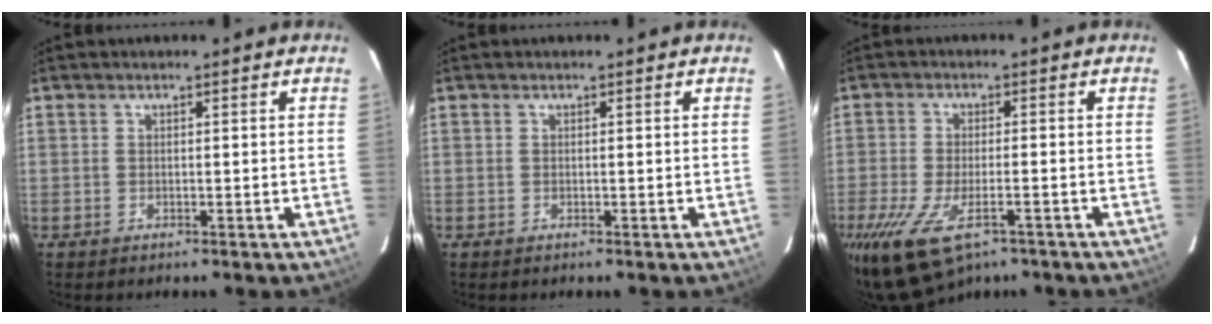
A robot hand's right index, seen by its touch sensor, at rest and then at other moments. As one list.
[{"total": 0.0}, {"total": 12.9, "force": [-8.2, 5.0, 8.6], "torque": [-0.196, -0.046, -0.139]}]